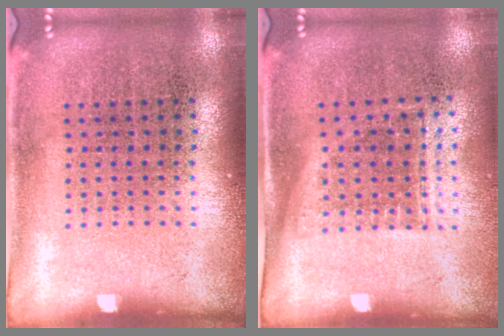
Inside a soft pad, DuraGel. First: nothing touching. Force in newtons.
{"total": 1.2, "press": 0.9, "slide": 0.7}